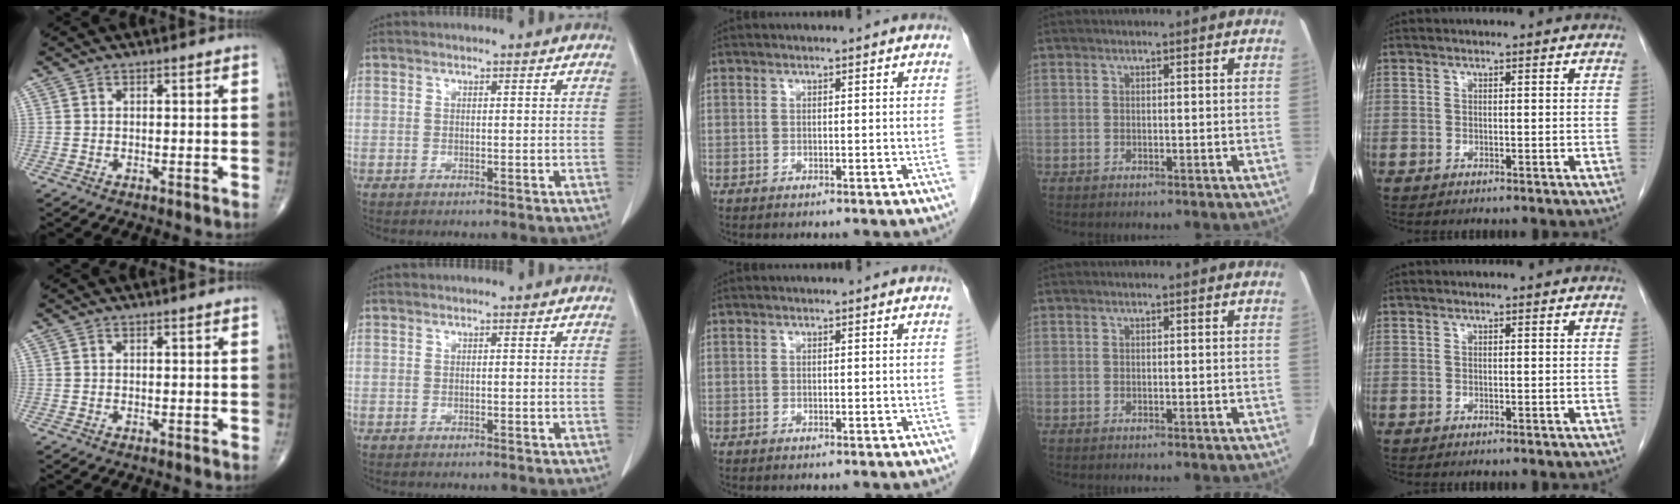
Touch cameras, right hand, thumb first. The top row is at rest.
{}